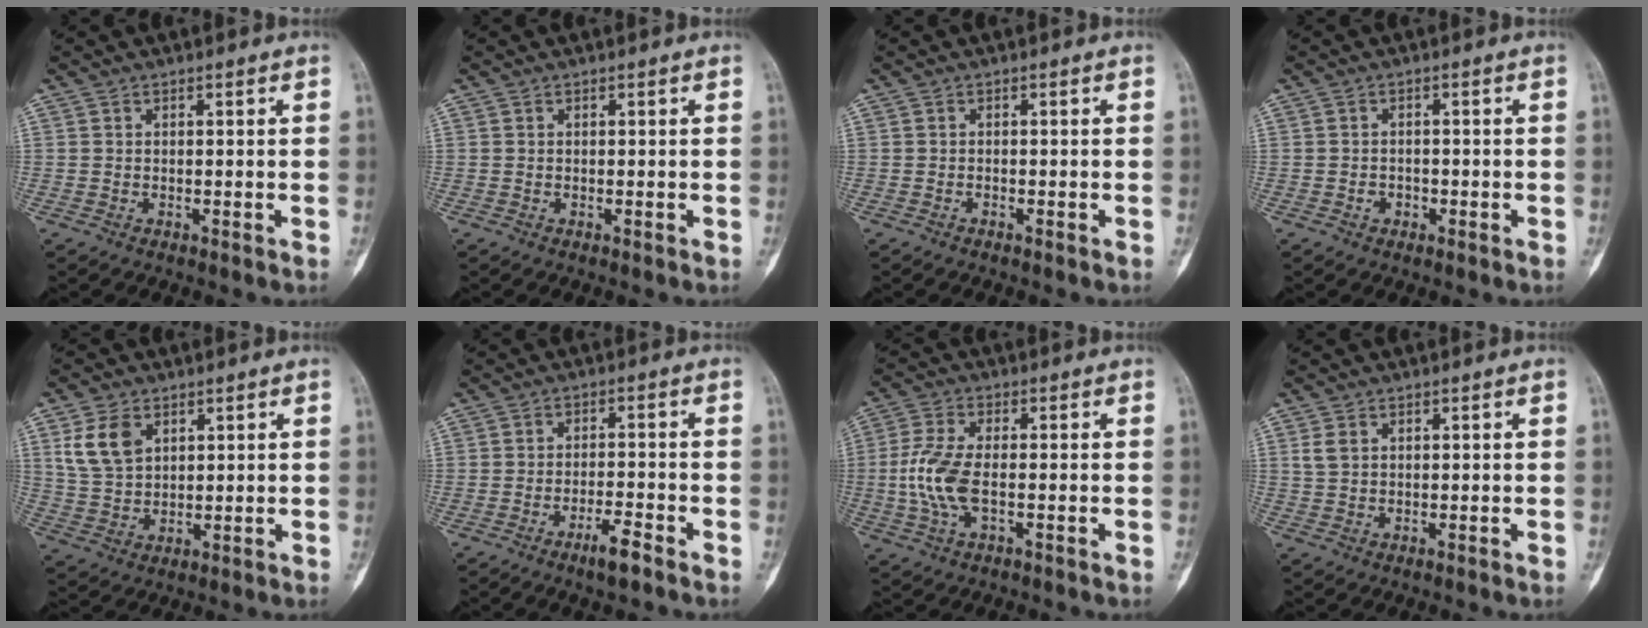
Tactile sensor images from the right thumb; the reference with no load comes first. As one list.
[{"total": 0.0}, {"total": 0.0}, {"total": 1.7, "force": [-0.7, 1.4, 0.6], "torque": [0.001, 0.009, -0.012]}, {"total": 8.0, "force": [3.4, 5.3, 4.8], "torque": [-0.081, -0.008, 0.076]}, {"total": 4.3, "force": [-3.0, 0.7, 3.0], "torque": [-0.056, 0.016, -0.053]}, {"total": 8.5, "force": [-1.1, 3.7, 7.6], "torque": [-0.181, 0.006, -0.025]}, {"total": 2.2, "force": [0.9, 1.5, 1.4], "torque": [-0.029, 0.004, 0.022]}]